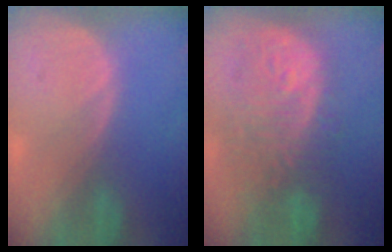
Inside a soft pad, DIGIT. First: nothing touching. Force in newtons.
{"total": 12.1, "press": 10.8, "slide": 5.6}